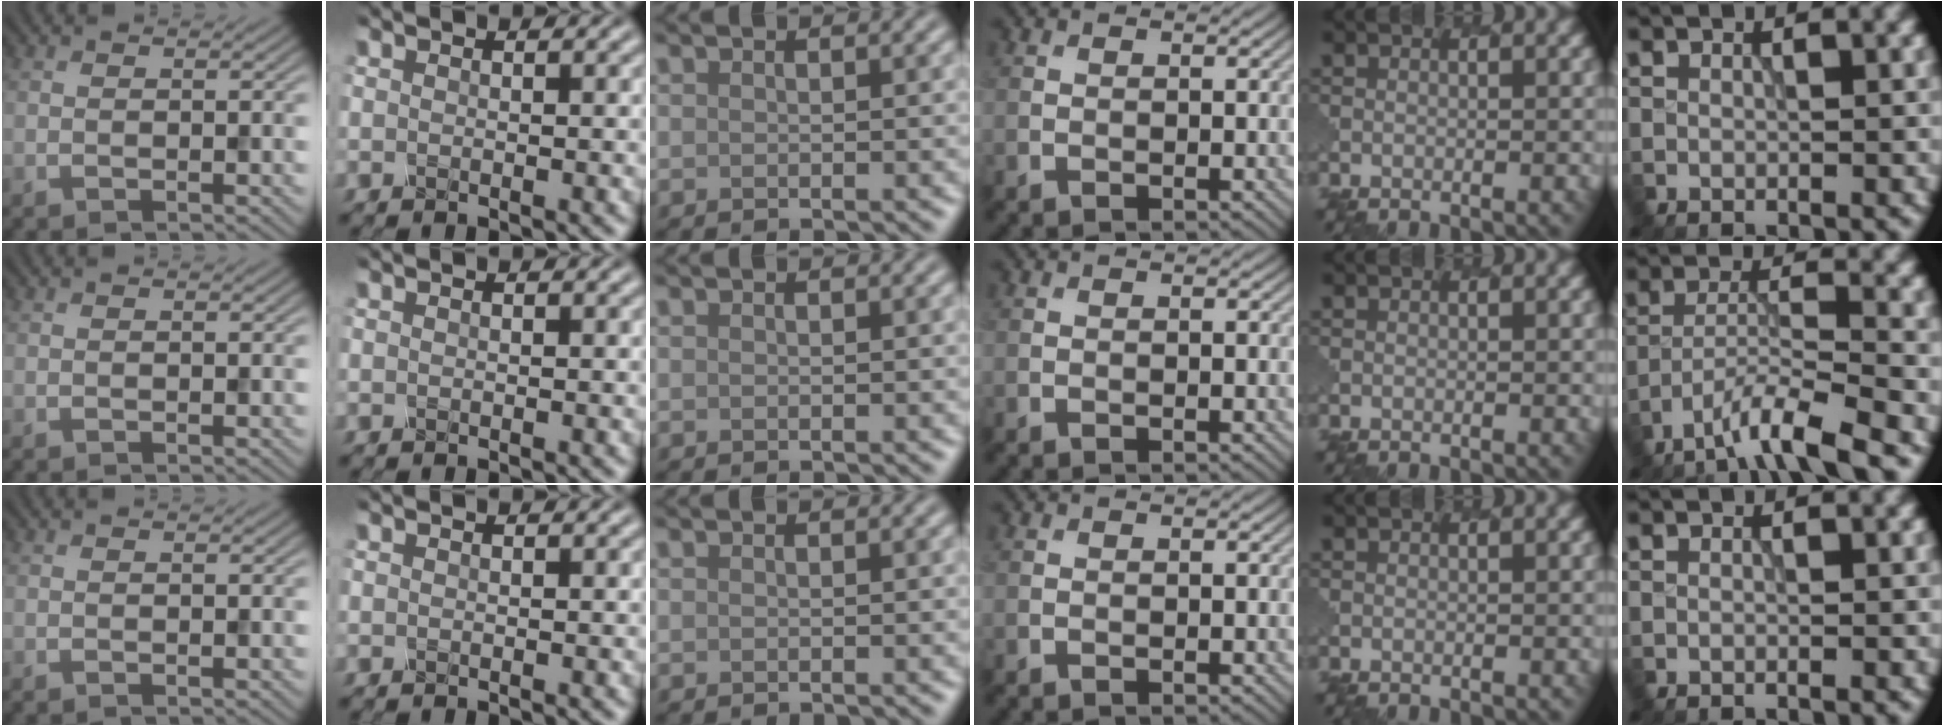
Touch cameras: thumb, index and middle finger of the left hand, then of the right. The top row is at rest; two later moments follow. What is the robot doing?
{"motion": "dispense", "object": "dispenser bottle"}